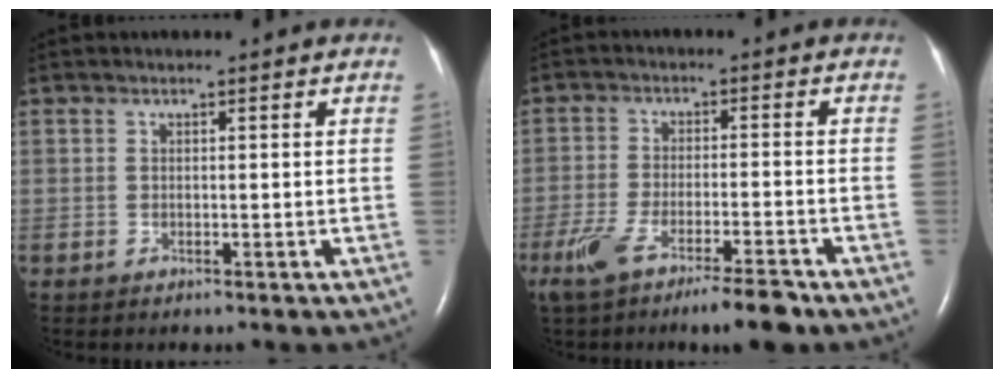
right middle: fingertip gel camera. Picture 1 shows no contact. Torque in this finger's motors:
{"motor_torque": [0.21, -0.19, 0.14, 0.05]}